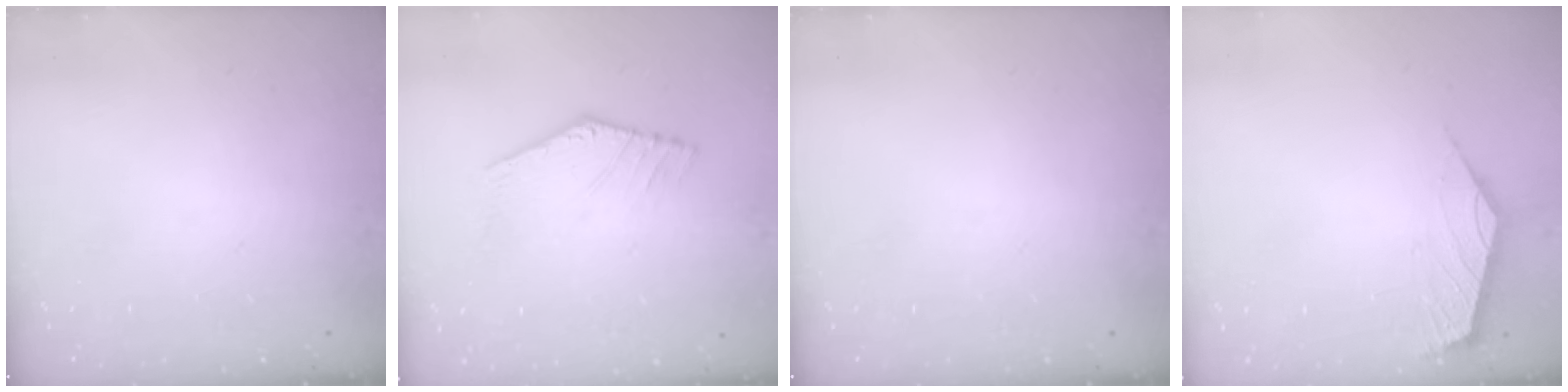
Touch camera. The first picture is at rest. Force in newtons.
{"total": 3.4, "press": 3.4, "slide": 0.5}
{"total": 0.0}
{"total": 2.4, "press": 2.3, "slide": 0.5}